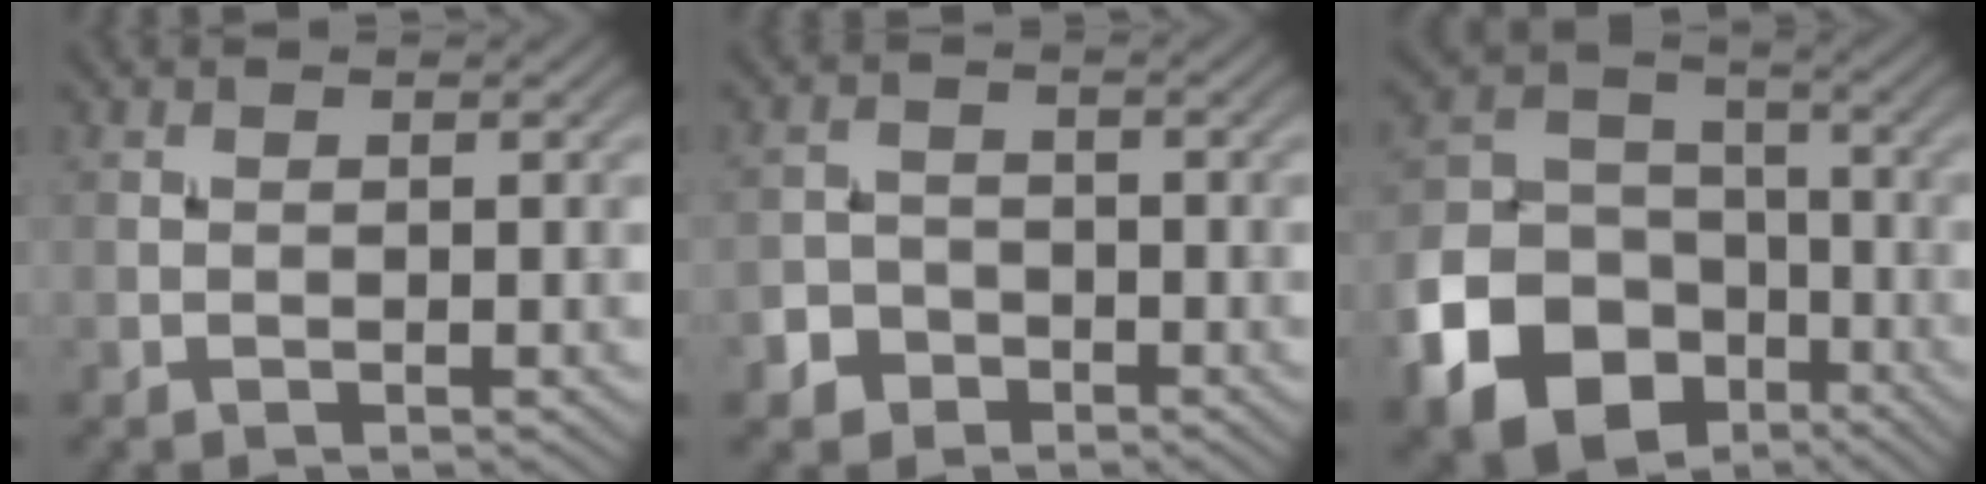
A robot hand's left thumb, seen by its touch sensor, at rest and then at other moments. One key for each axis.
{"total": 3.1, "fx": -1.9, "fy": 2.3, "fz": 0.7, "tx": -0.007, "ty": 0.000, "tz": -0.044}
{"total": 16.2, "fx": -8.0, "fy": 12.0, "fz": 7.4, "tx": -0.206, "ty": -0.047, "tz": -0.150}